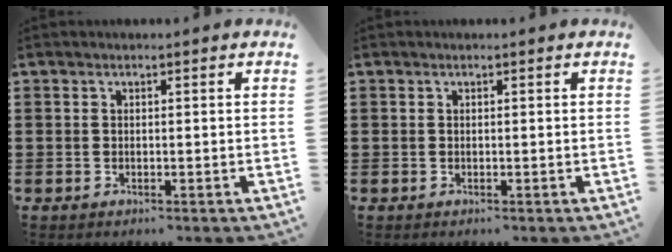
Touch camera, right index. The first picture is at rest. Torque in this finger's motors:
{"motor_torque": [0.05, 0.03, -0.02, 0.01]}